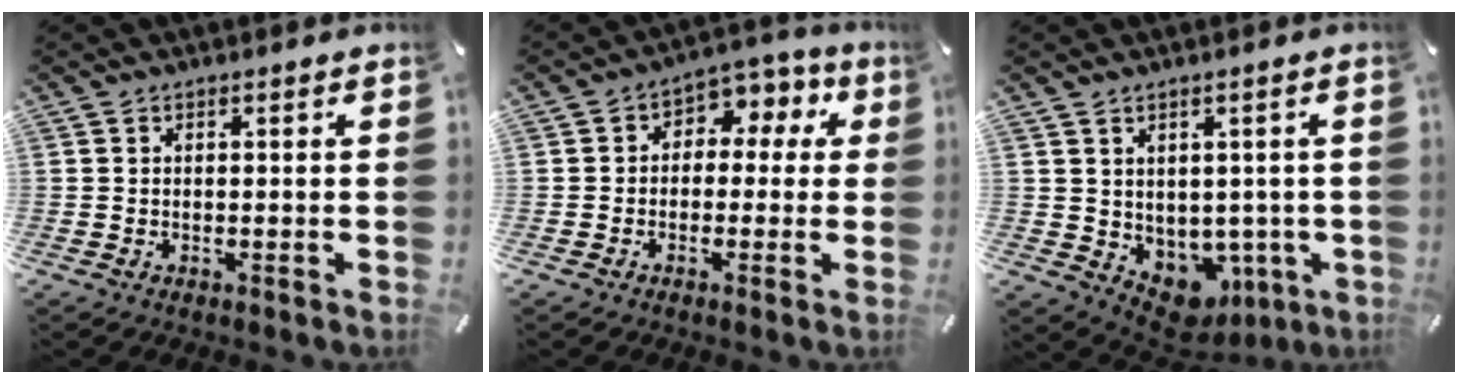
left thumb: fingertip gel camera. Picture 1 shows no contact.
{"total": 6.1, "force": [-0.3, 5.0, 3.5], "torque": [-0.044, 0.012, -0.012]}
{"total": 6.0, "force": [-0.2, 5.6, 2.1], "torque": [-0.022, -0.016, 0.010]}